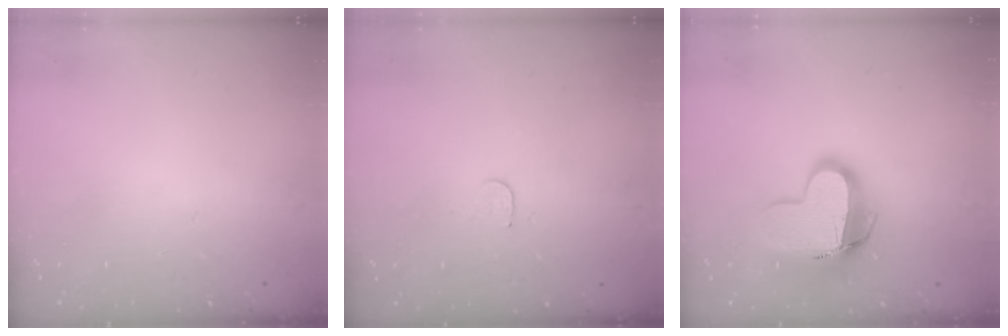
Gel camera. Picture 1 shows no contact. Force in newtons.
{"total": 3.7, "press": 3.7, "slide": 0.3}
{"total": 14.1, "press": 14.1, "slide": 1.1}